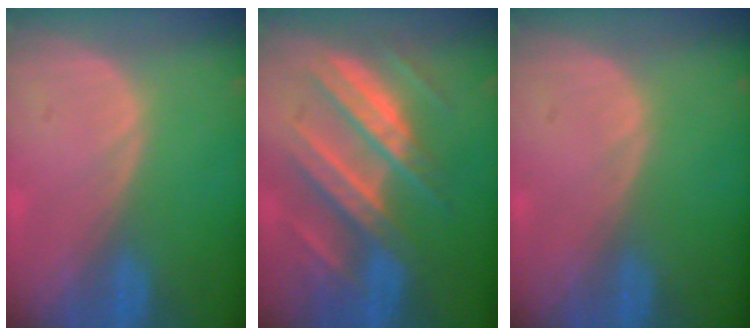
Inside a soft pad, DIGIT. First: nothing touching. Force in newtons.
{"total": 10.2, "press": 10.2, "slide": 1.0}
{"total": 0.0}